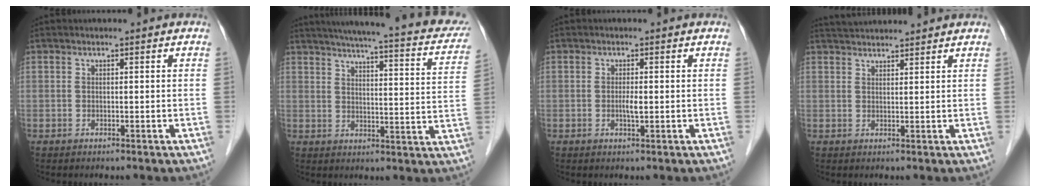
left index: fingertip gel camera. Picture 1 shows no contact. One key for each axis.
{"total": 25.2, "fx": 21.2, "fy": 3.8, "fz": 13.0, "tx": -0.182, "ty": -0.009, "tz": 0.246}
{"total": 1.5, "fx": -0.1, "fy": 0.2, "fz": 1.5, "tx": -0.029, "ty": -0.001, "tz": -0.002}
{"total": 6.4, "fx": 6.2, "fy": 0.4, "fz": 1.6, "tx": -0.030, "ty": 0.039, "tz": 0.094}